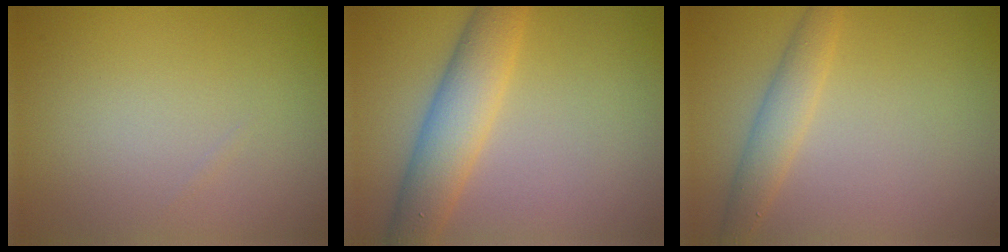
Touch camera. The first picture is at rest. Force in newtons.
{"total": 5.1, "press": 5.1, "slide": 0.1}
{"total": 2.3, "press": 2.3, "slide": 0.0}